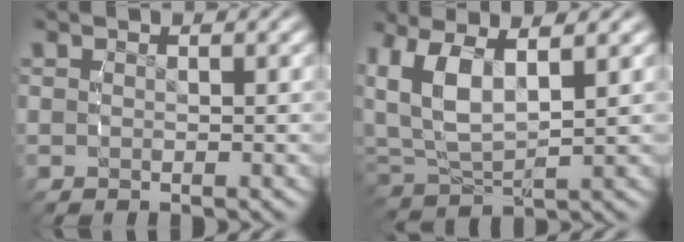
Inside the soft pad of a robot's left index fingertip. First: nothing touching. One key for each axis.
{"total": 7.2, "fx": 2.6, "fy": 4.7, "fz": 4.9, "tx": -0.143, "ty": -0.016, "tz": 0.055}